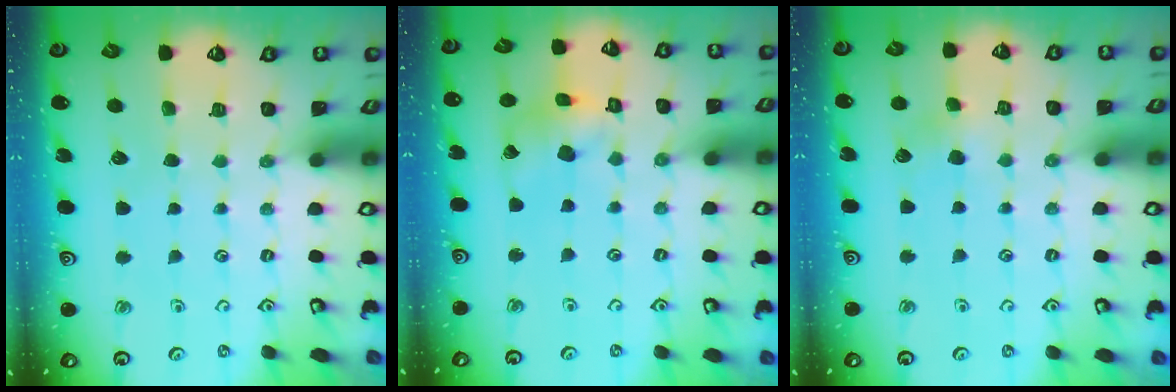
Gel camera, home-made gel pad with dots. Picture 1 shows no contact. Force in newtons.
{"total": 7.2, "press": 7.2, "slide": 0.9}
{"total": 5.3, "press": 5.3, "slide": 0.8}